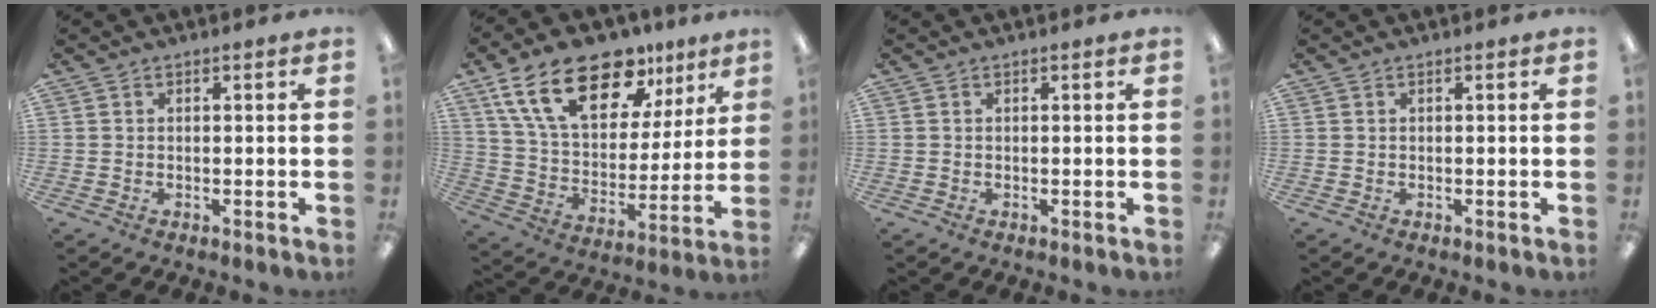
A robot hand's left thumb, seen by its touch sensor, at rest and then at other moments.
{"total": 21.0, "force": [13.0, 11.1, 12.2], "torque": [-0.216, -0.058, 0.231]}
{"total": 0.0}
{"total": 0.0}